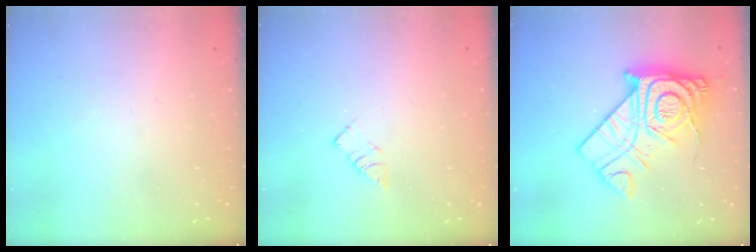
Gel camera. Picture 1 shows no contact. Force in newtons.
{"total": 3.3, "press": 3.3, "slide": 0.2}
{"total": 24.4, "press": 24.3, "slide": 2.4}